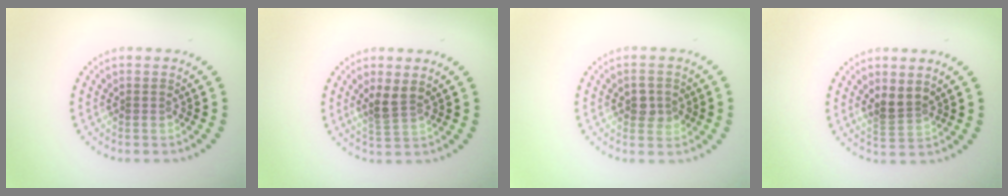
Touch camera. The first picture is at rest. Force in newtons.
{"total": 2.2, "press": 1.7, "slide": 1.4}
{"total": 1.8, "press": 1.8, "slide": 0.1}
{"total": 2.2, "press": 1.8, "slide": 1.3}